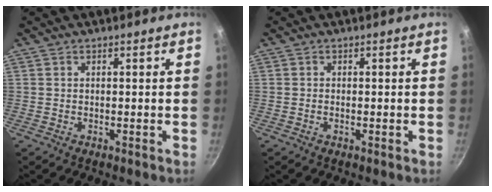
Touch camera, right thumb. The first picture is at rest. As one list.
[{"total": 0.5, "force": [-0.2, 0.2, 0.5], "torque": [-0.009, 0.001, -0.004]}]